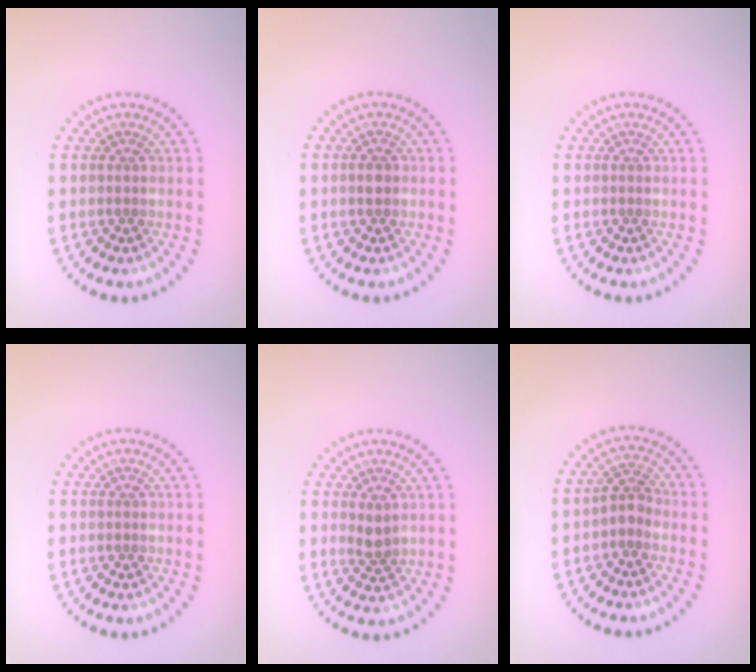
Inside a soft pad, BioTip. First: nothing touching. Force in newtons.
{"total": 1.2, "press": 1.2, "slide": 0.1}
{"total": 0.0}
{"total": 0.0}
{"total": 1.3, "press": 1.2, "slide": 0.5}
{"total": 1.8, "press": 1.6, "slide": 0.9}